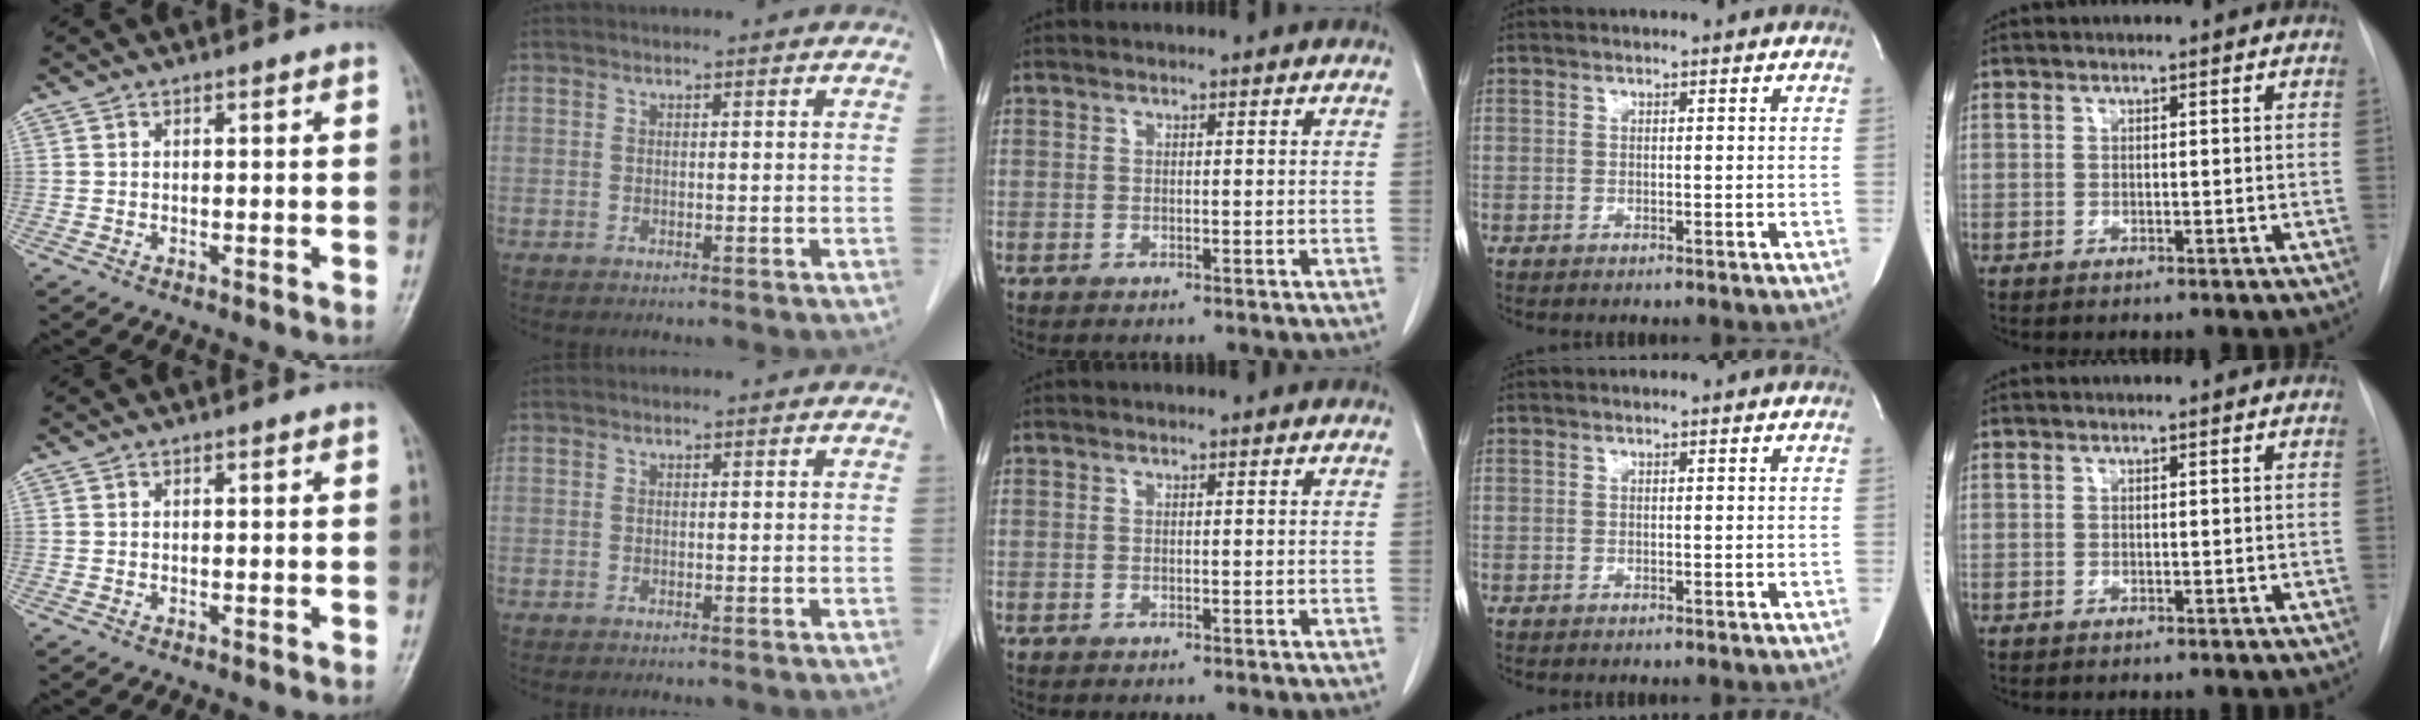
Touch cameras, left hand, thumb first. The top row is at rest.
{}